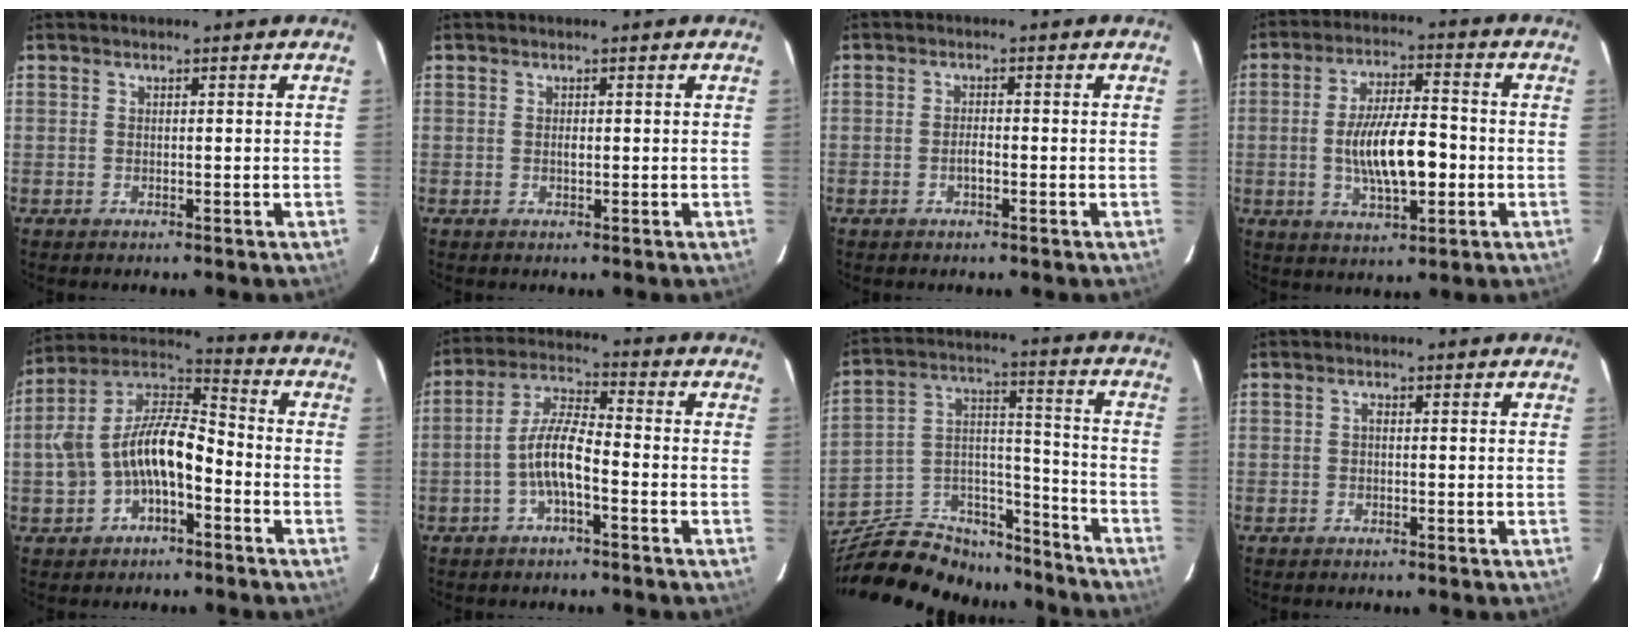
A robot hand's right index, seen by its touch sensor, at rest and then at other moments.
{"total": 0.7, "force": [0.0, 0.4, 0.5], "torque": [-0.009, 0.001, 0.001]}
{"total": 1.6, "force": [-0.7, 0.6, 1.3], "torque": [-0.025, 0.001, -0.013]}
{"total": 12.2, "force": [-1.9, 4.3, 11.3], "torque": [-0.211, -0.003, -0.028]}
{"total": 13.7, "force": [-3.7, 7.2, 11.1], "torque": [-0.222, 0.020, -0.062]}
{"total": 7.4, "force": [-2.6, 1.8, 6.6], "torque": [-0.141, 0.011, -0.050]}
{"total": 25.8, "force": [-20.0, 11.9, 11.0], "torque": [-0.236, 0.046, -0.299]}
{"total": 0.6, "force": [0.0, 0.4, 0.5], "torque": [-0.008, 0.004, -0.002]}